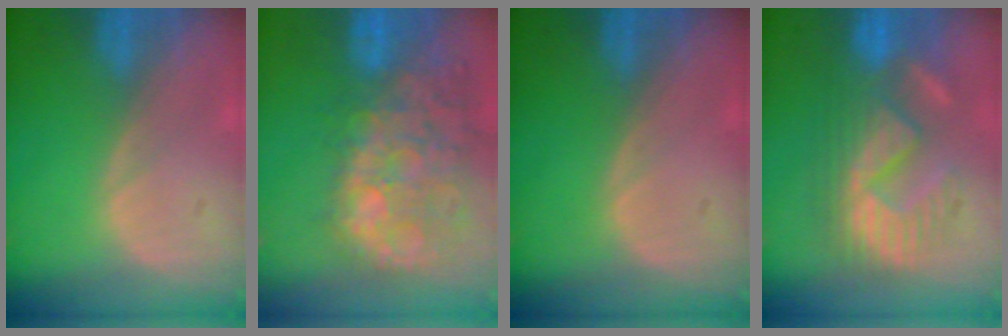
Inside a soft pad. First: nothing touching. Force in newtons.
{"total": 14.4, "press": 11.7, "slide": 8.4}
{"total": 0.0}
{"total": 9.7, "press": 9.7, "slide": 0.3}